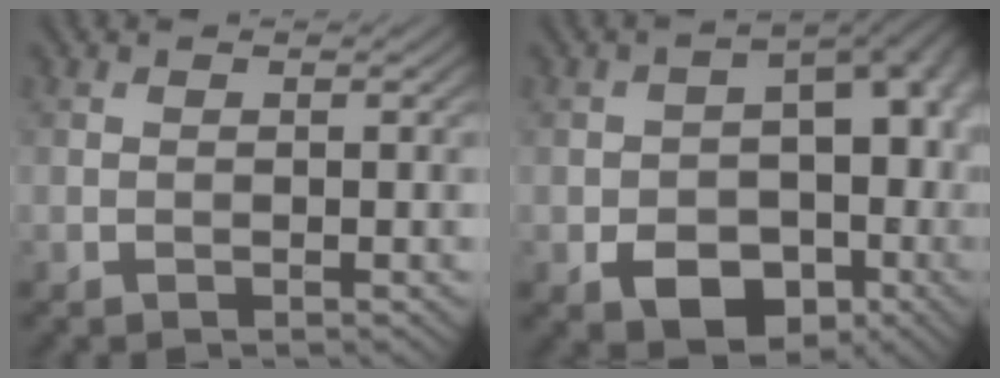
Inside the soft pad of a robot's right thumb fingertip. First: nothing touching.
{"total": 12.9, "force": [-3.5, 9.1, 8.5], "torque": [-0.101, -0.031, -0.047]}